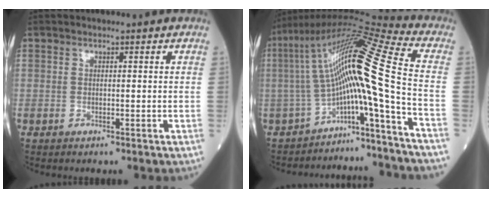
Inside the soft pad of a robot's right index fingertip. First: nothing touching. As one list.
[{"total": 14.7, "force": [-4.6, -1.4, 13.9], "torque": [-0.247, 0.048, -0.078]}]